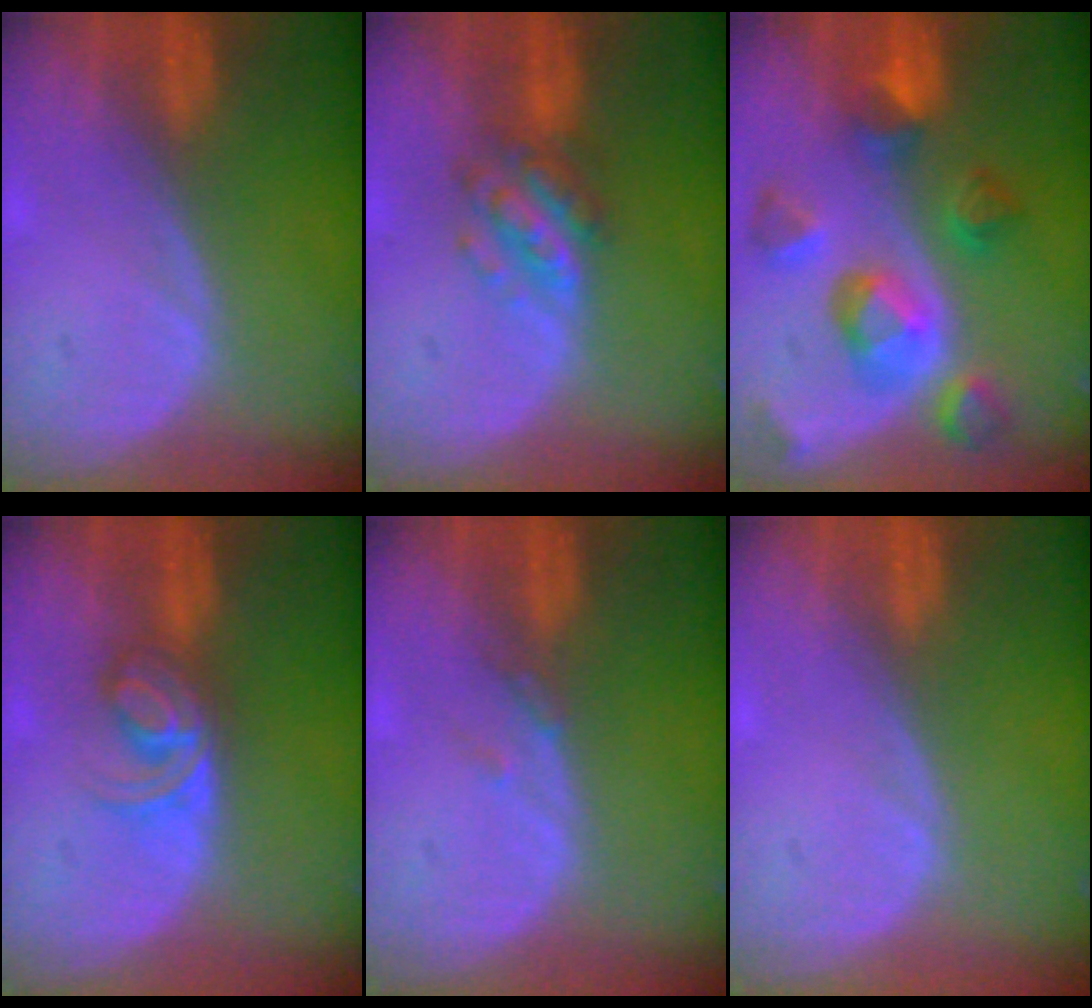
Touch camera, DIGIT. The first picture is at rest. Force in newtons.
{"total": 5.9, "press": 5.2, "slide": 2.8}
{"total": 10.0, "press": 8.9, "slide": 4.6}
{"total": 5.7, "press": 4.9, "slide": 2.9}
{"total": 1.3, "press": 1.1, "slide": 0.7}
{"total": 0.0}